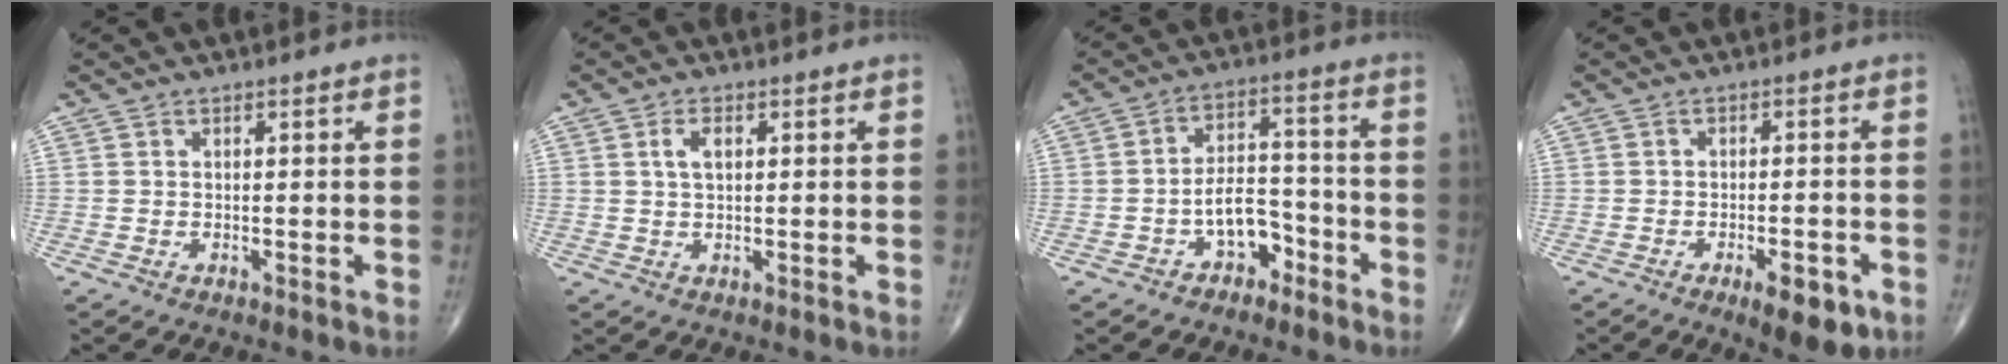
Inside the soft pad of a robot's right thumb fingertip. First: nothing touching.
{"total": 2.9, "force": [0.8, 1.5, 2.3], "torque": [-0.042, 0.005, 0.015]}
{"total": 7.7, "force": [-4.0, 4.8, 4.5], "torque": [-0.050, 0.046, -0.068]}
{"total": 7.6, "force": [-3.6, 2.8, 6.0], "torque": [-0.079, 0.006, -0.045]}